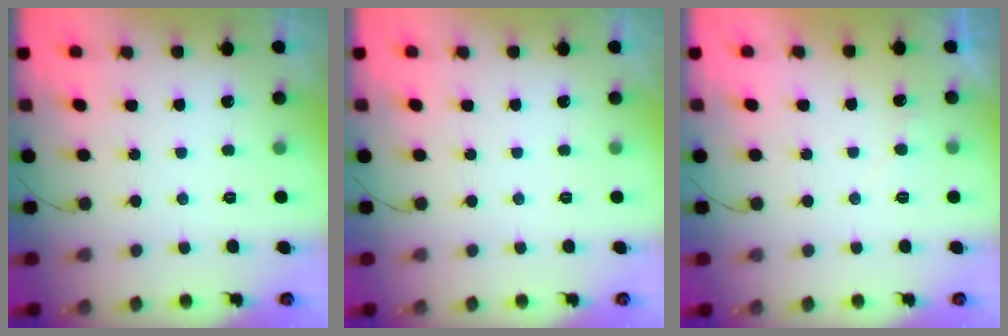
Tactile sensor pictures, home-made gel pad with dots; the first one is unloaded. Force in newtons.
{"total": 0.0}
{"total": 3.7, "press": 3.7, "slide": 0.4}